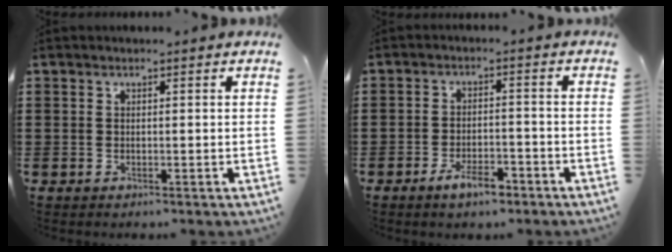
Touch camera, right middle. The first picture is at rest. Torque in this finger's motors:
{"motor_torque": [2.14, 0.00, 0.15, 0.07]}